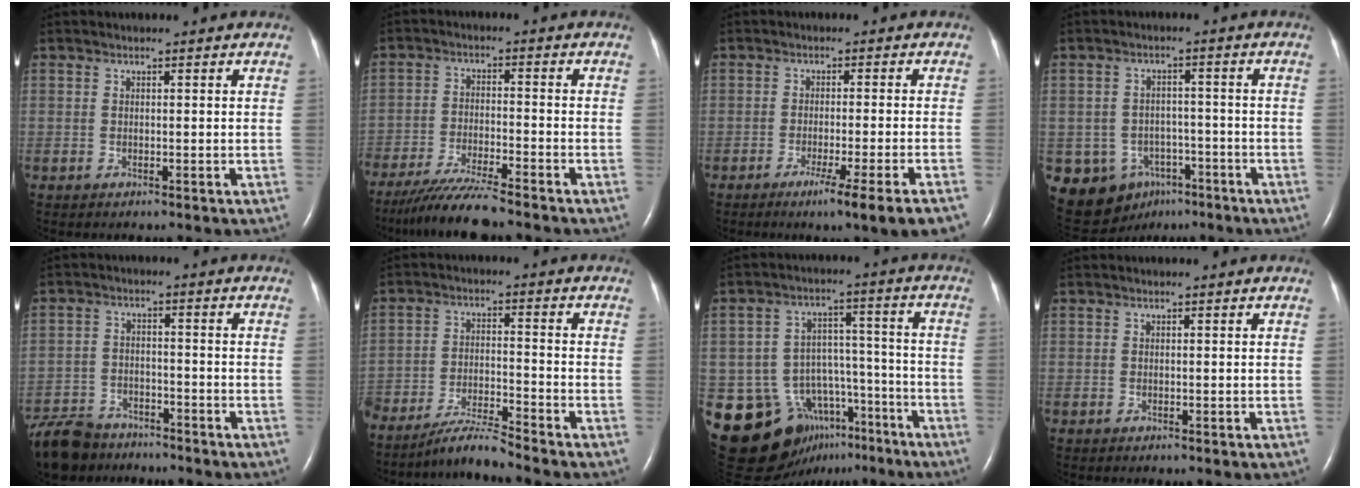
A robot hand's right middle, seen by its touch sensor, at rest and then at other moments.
{"total": 8.3, "force": [-7.2, -0.2, 4.1], "torque": [-0.072, -0.029, -0.128]}
{"total": 8.6, "force": [-5.5, -1.3, 6.6], "torque": [-0.083, -0.021, -0.078]}
{"total": 11.8, "force": [-5.9, 9.7, 3.3], "torque": [-0.074, 0.027, -0.074]}
{"total": 9.6, "force": [-8.1, 4.5, 2.6], "torque": [-0.066, -0.006, -0.138]}
{"total": 6.6, "force": [-6.1, -1.1, 2.1], "torque": [-0.036, -0.018, -0.112]}
{"total": 16.4, "force": [-9.6, 11.9, 5.8], "torque": [-0.092, 0.071, -0.130]}
{"total": 0.0}